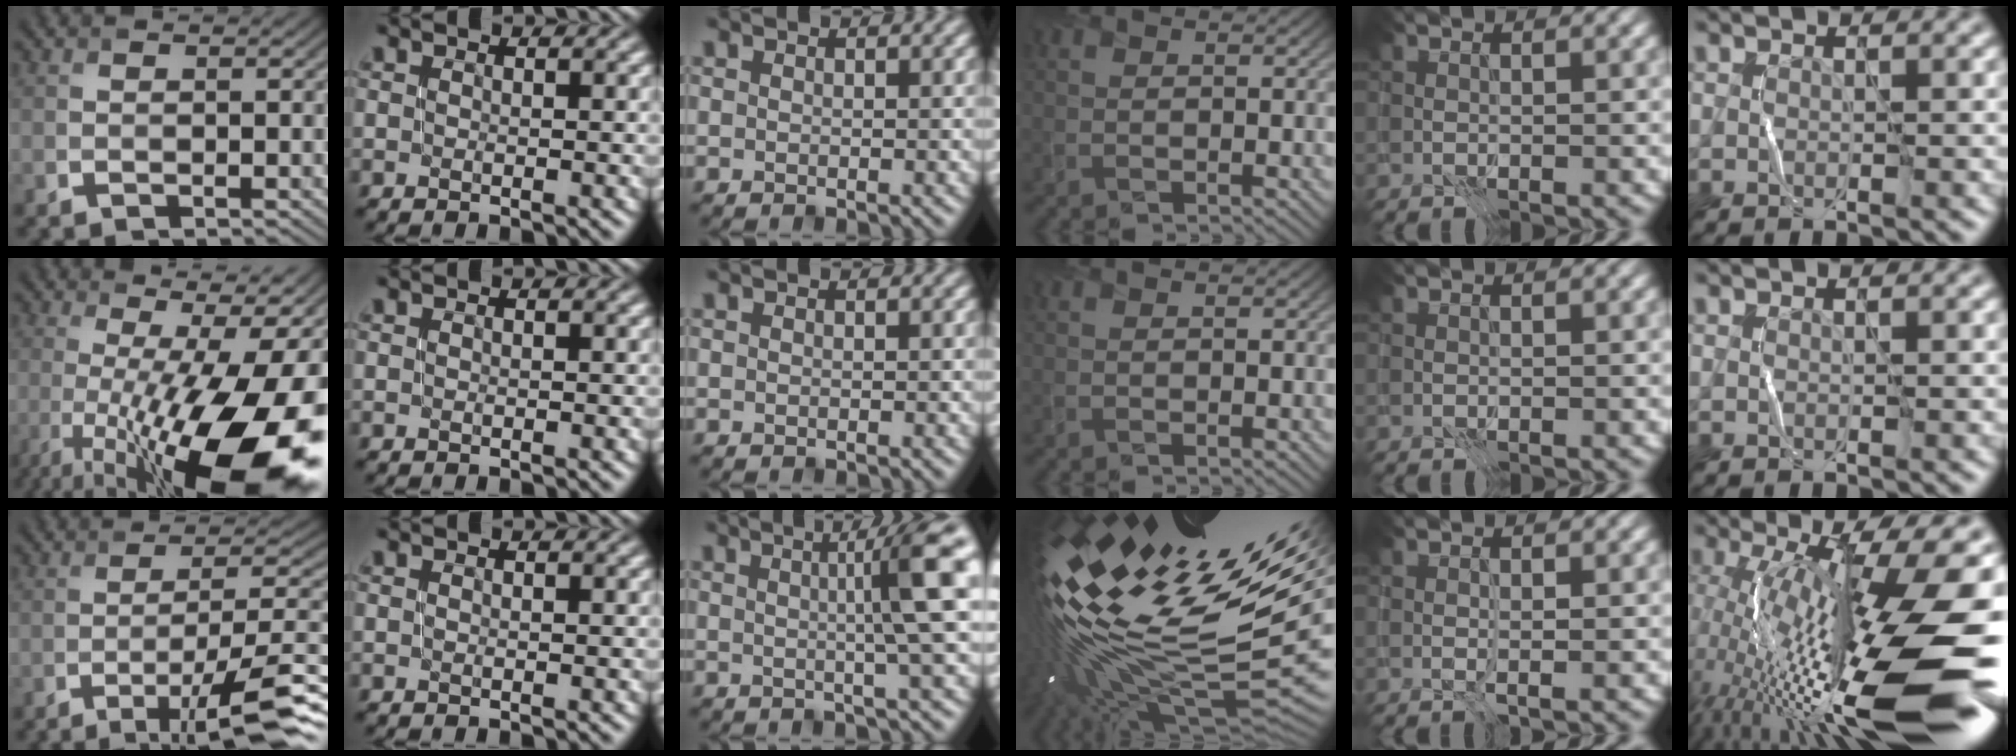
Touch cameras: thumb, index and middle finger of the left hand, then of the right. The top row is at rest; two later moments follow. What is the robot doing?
{"motion": "open", "object": "stapler"}